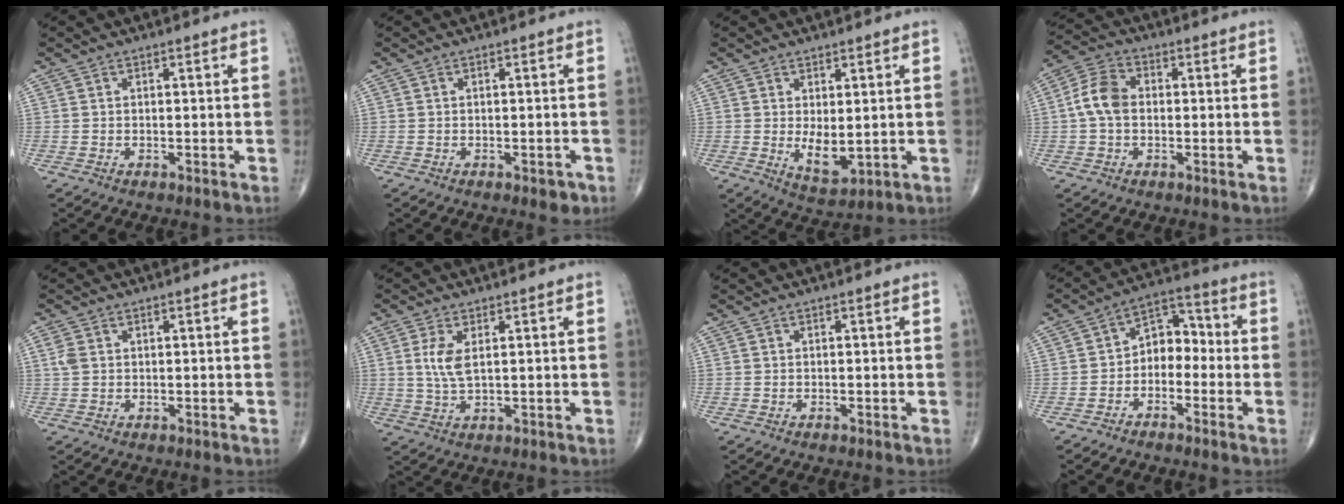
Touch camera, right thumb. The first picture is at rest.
{"total": 2.0, "force": [-1.0, 1.0, 1.4], "torque": [-0.011, 0.002, -0.011]}
{"total": 5.8, "force": [0.1, 2.7, 5.1], "torque": [-0.072, -0.018, 0.015]}
{"total": 7.3, "force": [-0.1, 5.0, 5.2], "torque": [-0.102, 0.023, -0.011]}
{"total": 2.1, "force": [0.5, 1.5, 1.4], "torque": [-0.042, 0.007, 0.013]}
{"total": 4.8, "force": [1.2, 1.9, 4.2], "torque": [-0.096, -0.007, 0.029]}
{"total": 0.0}
{"total": 7.4, "force": [-1.7, 5.3, 4.9], "torque": [-0.046, 0.044, -0.046]}